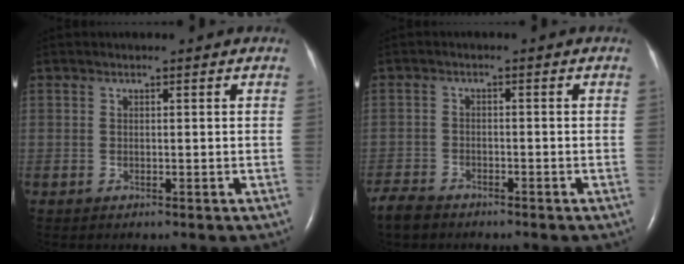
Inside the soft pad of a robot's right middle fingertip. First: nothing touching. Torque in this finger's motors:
{"motor_torque": [0.23, -0.28, 0.00, 0.01]}